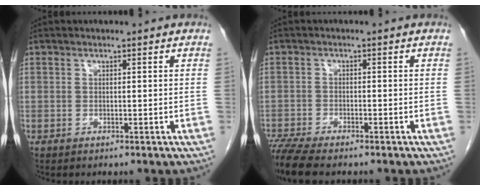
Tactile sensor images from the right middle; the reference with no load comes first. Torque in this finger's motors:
{"motor_torque": [0.86, -0.99, 0.08, 0.09]}